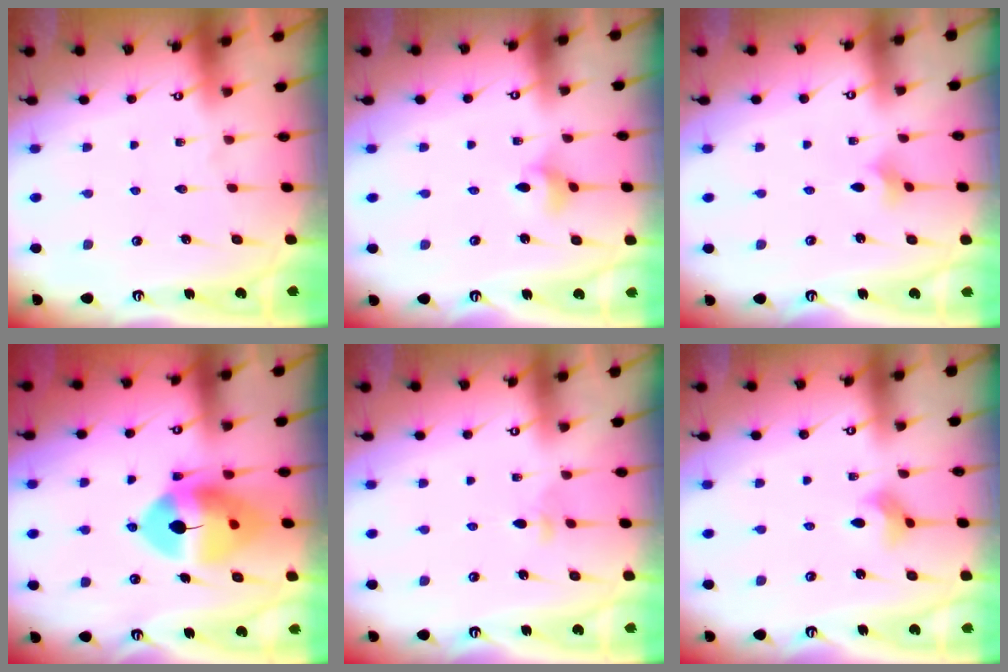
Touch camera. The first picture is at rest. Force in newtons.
{"total": 3.0, "press": 2.9, "slide": 0.6}
{"total": 2.0, "press": 2.0, "slide": 0.4}
{"total": 13.7, "press": 13.5, "slide": 2.2}
{"total": 3.1, "press": 3.1, "slide": 0.6}
{"total": 3.9, "press": 3.9, "slide": 0.6}